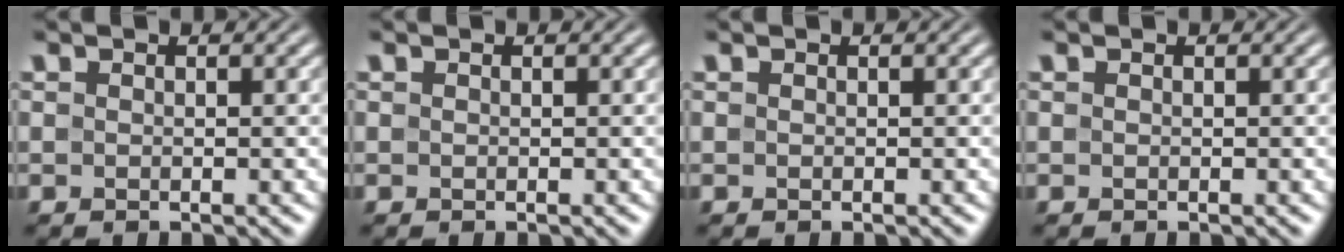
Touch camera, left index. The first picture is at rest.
{"total": 0.0}
{"total": 0.0}
{"total": 0.0}